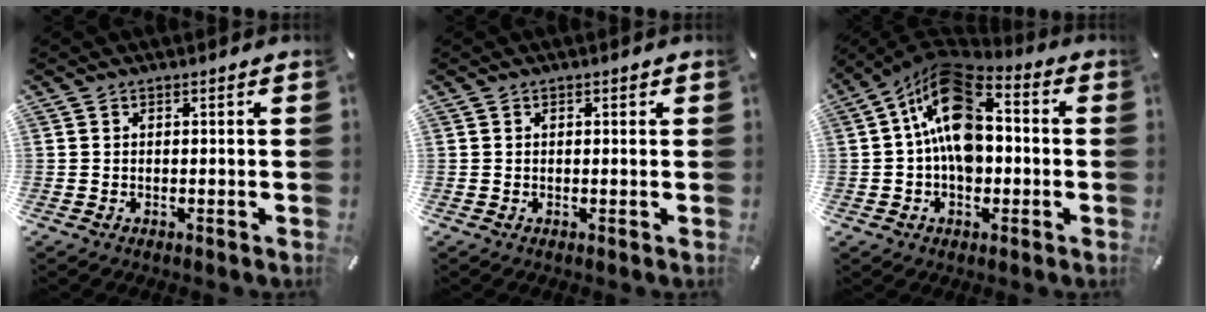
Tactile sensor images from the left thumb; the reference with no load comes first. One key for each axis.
{"total": 0.6, "fx": 0.1, "fy": 0.4, "fz": 0.4, "tx": -0.010, "ty": 0.003, "tz": 0.000}
{"total": 16.1, "fx": 1.7, "fy": 10.7, "fz": 11.9, "tx": -0.209, "ty": -0.008, "tz": 0.030}